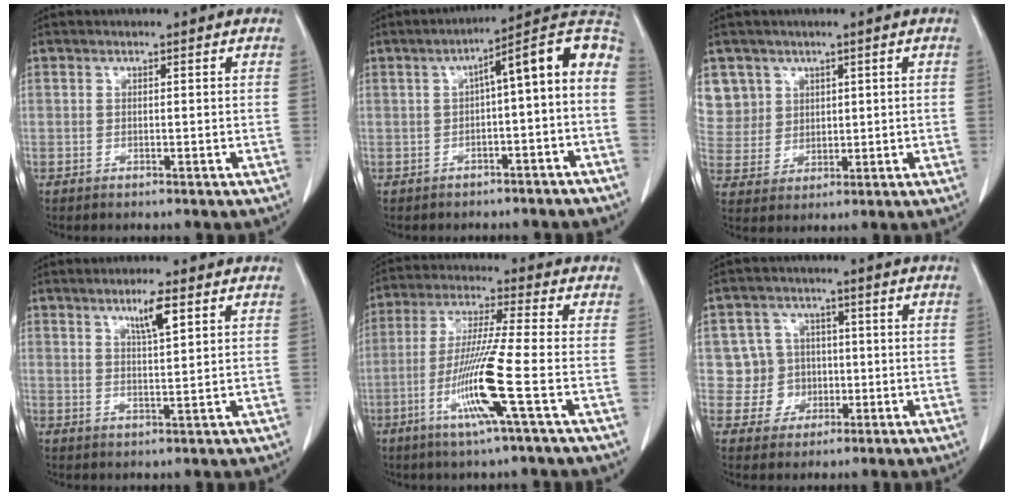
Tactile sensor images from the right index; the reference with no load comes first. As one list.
[{"total": 11.1, "force": [-0.4, 1.5, 11.0], "torque": [-0.149, 0.048, -0.012]}, {"total": 7.7, "force": [4.1, 6.5, -0.1], "torque": [0.000, 0.011, 0.095]}, {"total": 4.3, "force": [2.3, 0.0, 3.6], "torque": [-0.061, -0.003, 0.039]}, {"total": 11.4, "force": [-3.9, -1.3, 10.6], "torque": [-0.211, -0.020, -0.080]}, {"total": 5.8, "force": [-0.2, 5.8, 0.2], "torque": [0.010, 0.017, 0.001]}]